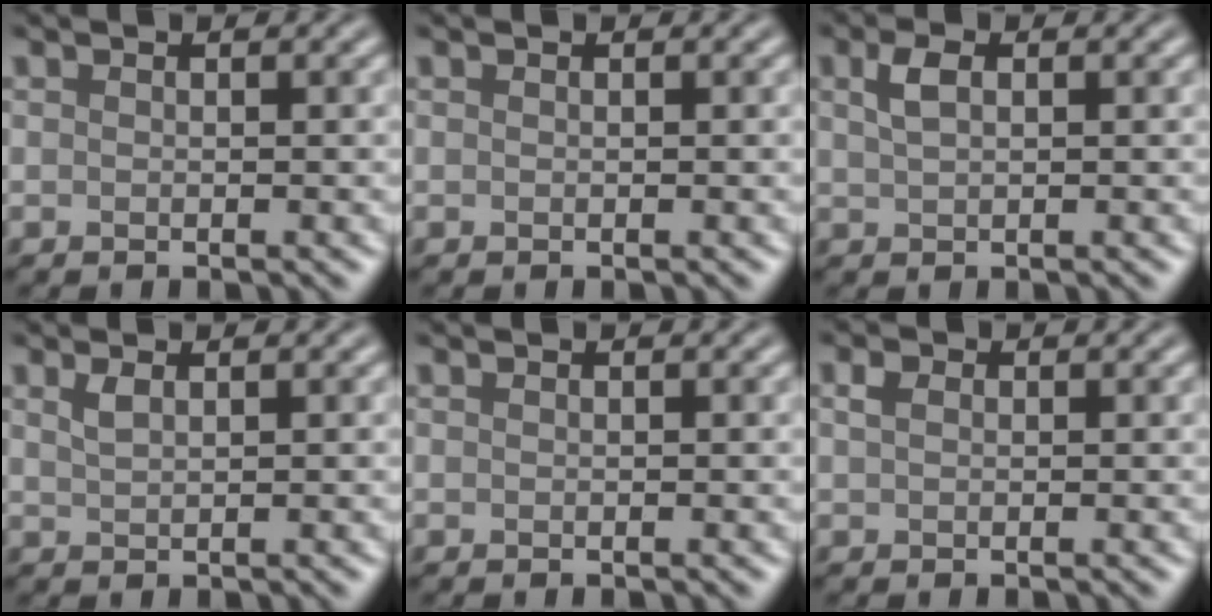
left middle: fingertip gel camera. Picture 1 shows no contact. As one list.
[{"total": 0.0}, {"total": 1.9, "force": [0.8, 1.0, 1.4], "torque": [-0.033, 0.005, 0.015]}, {"total": 1.2, "force": [0.8, 0.4, 0.8], "torque": [-0.020, 0.002, 0.017]}, {"total": 0.0}, {"total": 1.1, "force": [0.4, 0.8, 0.7], "torque": [-0.013, 0.004, 0.004]}]